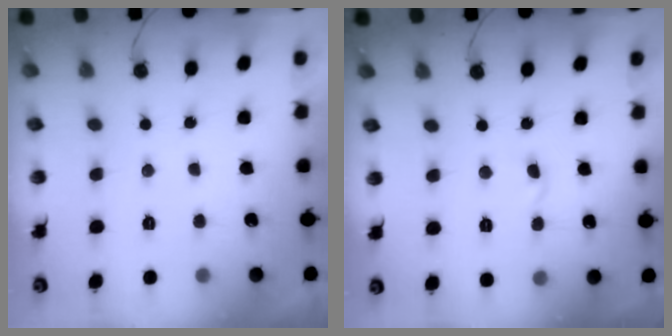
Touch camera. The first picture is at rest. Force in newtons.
{"total": 3.1, "press": 3.1, "slide": 0.3}